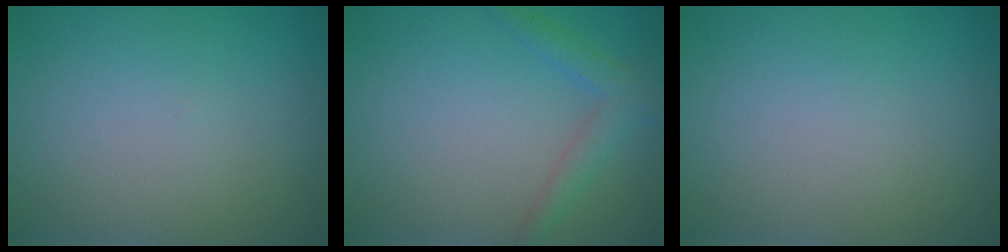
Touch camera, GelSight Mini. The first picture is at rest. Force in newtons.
{"total": 2.3, "press": 2.3, "slide": 0.2}
{"total": 0.0}